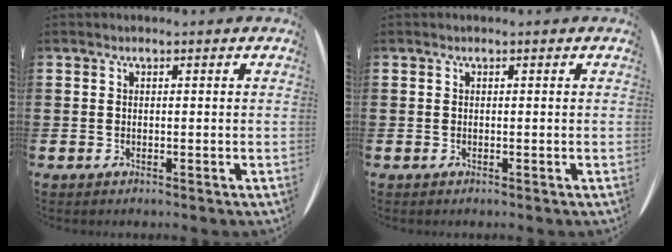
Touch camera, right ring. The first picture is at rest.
{"total": 0.0}